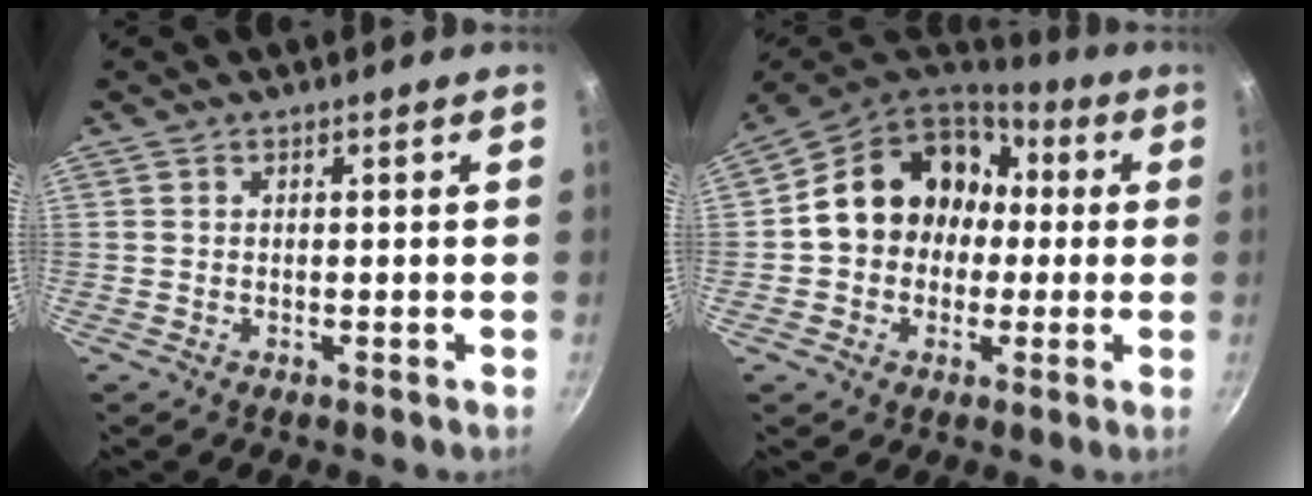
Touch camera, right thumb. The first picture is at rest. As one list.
[{"total": 16.5, "force": [1.2, 14.1, 8.6], "torque": [-0.106, 0.050, 0.012]}]